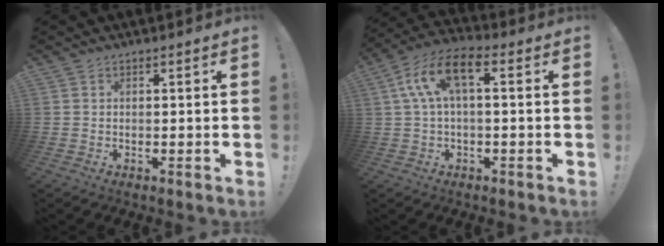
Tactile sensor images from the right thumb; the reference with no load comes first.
{"total": 11.0, "force": [2.3, 4.7, 9.7], "torque": [-0.194, 0.002, 0.043]}